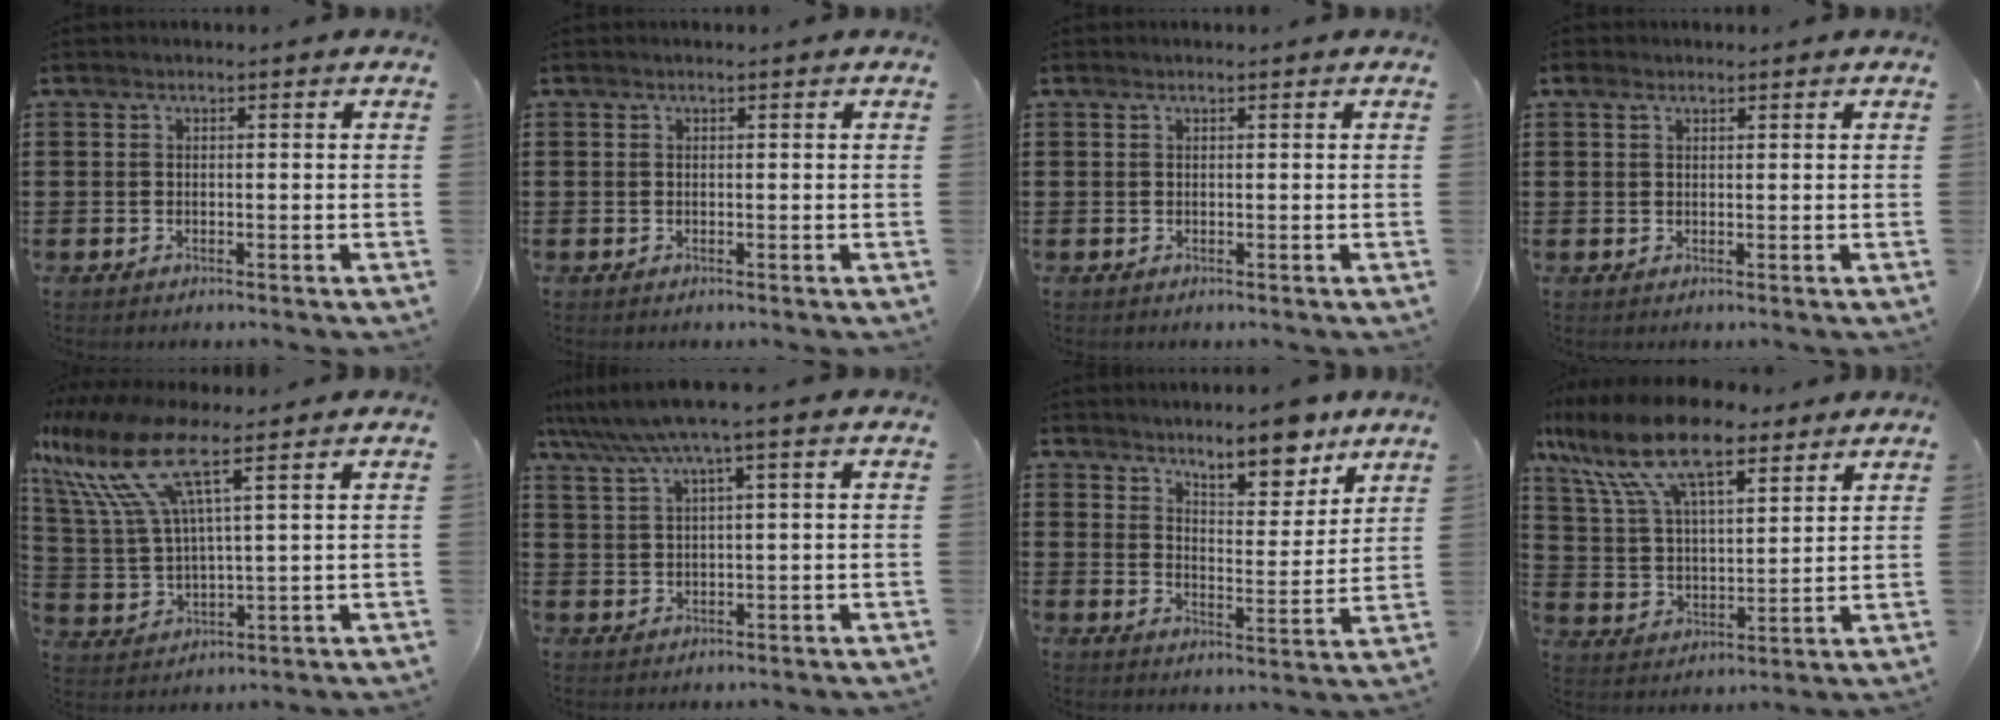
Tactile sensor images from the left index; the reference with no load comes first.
{"total": 0.0}
{"total": 0.0}
{"total": 1.6, "force": [0.9, 1.0, 0.9], "torque": [-0.021, 0.008, 0.016]}
{"total": 12.4, "force": [7.7, 3.3, 9.2], "torque": [-0.234, -0.037, 0.128]}
{"total": 5.0, "force": [2.9, -0.3, 4.0], "torque": [-0.094, -0.012, 0.046]}
{"total": 8.2, "force": [7.3, 1.8, 3.5], "torque": [-0.046, -0.044, 0.124]}
{"total": 15.1, "force": [10.6, 5.1, 9.4], "torque": [-0.220, -0.022, 0.190]}